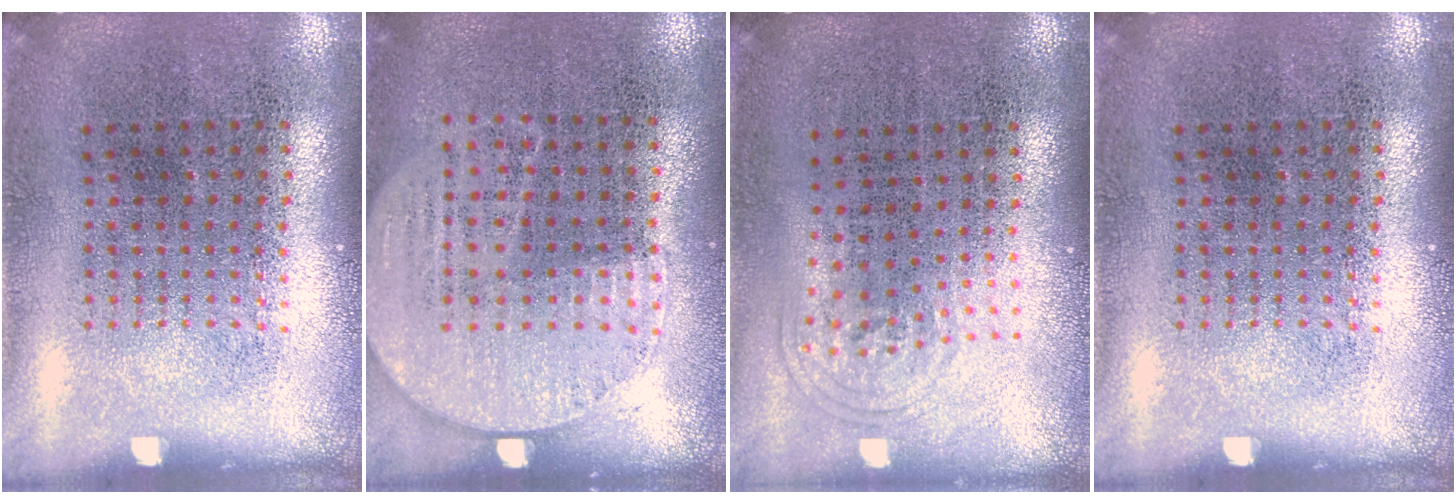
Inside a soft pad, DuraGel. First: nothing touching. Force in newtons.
{"total": 0.8, "press": 0.6, "slide": 0.5}
{"total": 0.9, "press": 0.6, "slide": 0.7}
{"total": 0.0}